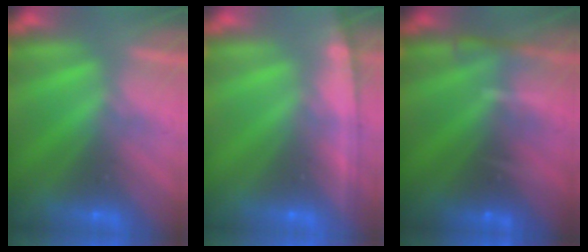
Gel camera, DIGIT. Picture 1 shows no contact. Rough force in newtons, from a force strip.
{"total": 1.3}
{"total": 8.8}